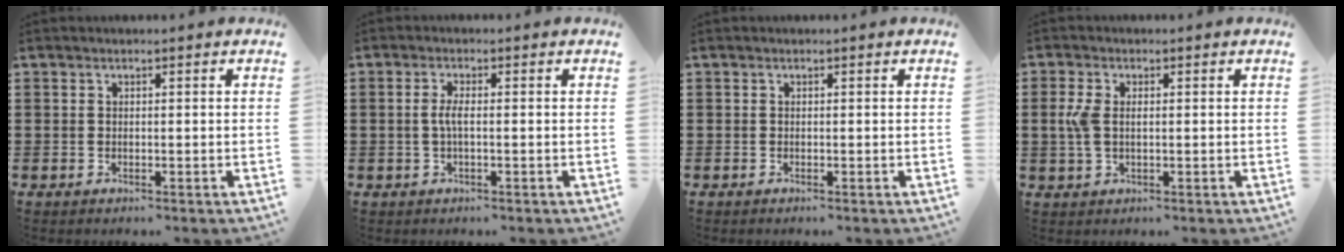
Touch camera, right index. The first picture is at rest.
{"total": 2.4, "force": [-0.3, 0.4, 2.4], "torque": [-0.060, -0.006, -0.012]}
{"total": 0.0}
{"total": 3.8, "force": [0.3, 2.0, 3.2], "torque": [-0.089, 0.001, -0.004]}